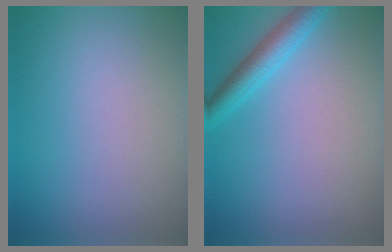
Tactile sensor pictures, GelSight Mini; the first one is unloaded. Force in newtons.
{"total": 2.9, "press": 2.9, "slide": 0.1}